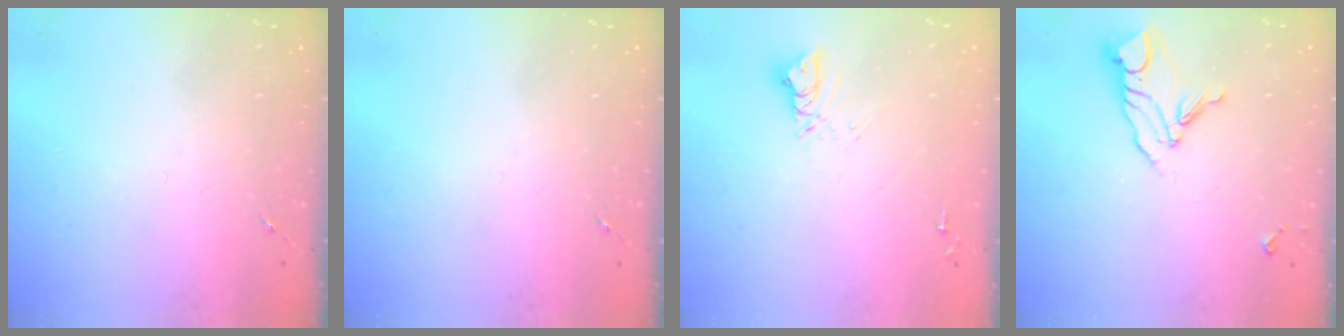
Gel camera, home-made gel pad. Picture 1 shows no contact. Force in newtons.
{"total": 0.0}
{"total": 7.3, "press": 7.3, "slide": 0.7}
{"total": 10.7, "press": 10.6, "slide": 1.0}